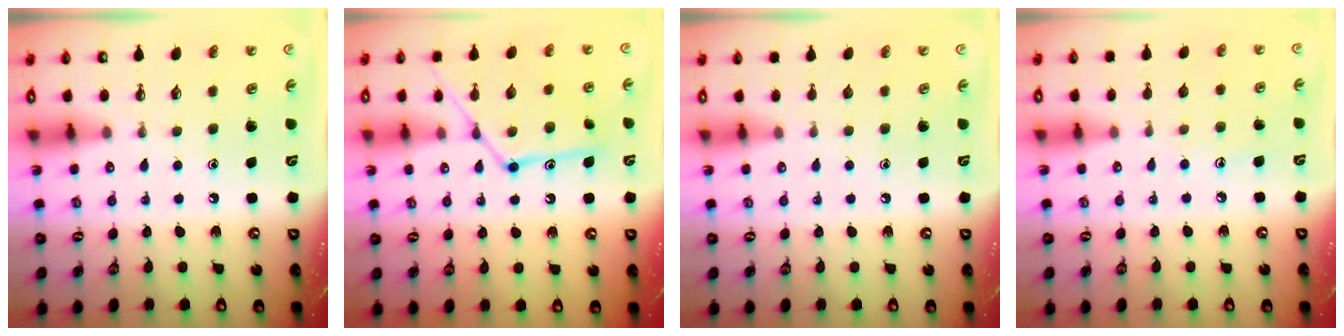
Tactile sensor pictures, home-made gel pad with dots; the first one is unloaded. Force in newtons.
{"total": 12.9, "press": 12.8, "slide": 0.6}
{"total": 0.0}
{"total": 4.8, "press": 4.8, "slide": 0.5}